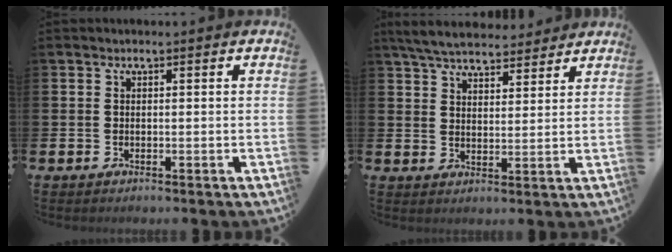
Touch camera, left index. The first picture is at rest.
{"total": 6.1, "force": [5.8, 1.3, 1.3], "torque": [-0.039, -0.026, 0.105]}